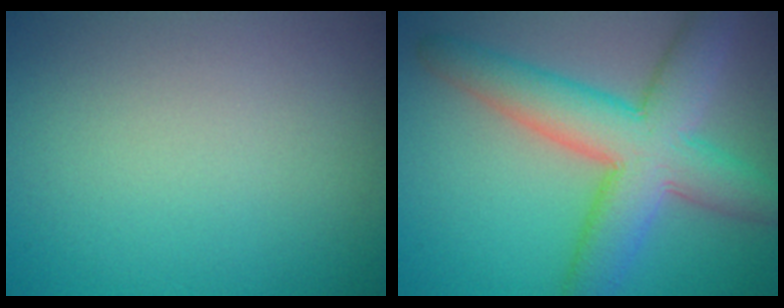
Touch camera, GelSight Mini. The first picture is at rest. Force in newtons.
{"total": 8.1, "press": 8.1, "slide": 0.4}